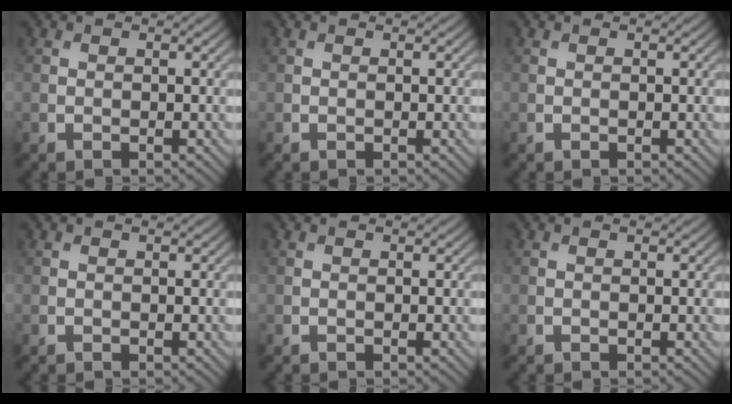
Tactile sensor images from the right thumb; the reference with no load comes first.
{"total": 0.0}
{"total": 0.0}
{"total": 0.0}
{"total": 0.0}
{"total": 0.0}